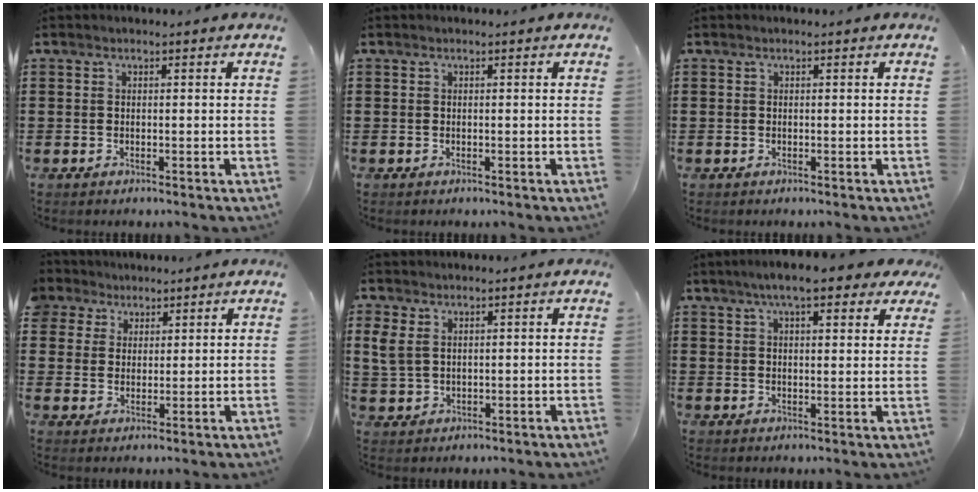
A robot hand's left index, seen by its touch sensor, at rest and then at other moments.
{"total": 0.0}
{"total": 0.0}
{"total": 4.1, "force": [2.6, 3.2, 0.0], "torque": [-0.020, 0.013, 0.047]}
{"total": 3.0, "force": [1.6, 1.8, 1.7], "torque": [-0.048, 0.005, 0.028]}
{"total": 7.0, "force": [5.2, 1.4, 4.4], "torque": [-0.090, 0.000, 0.092]}